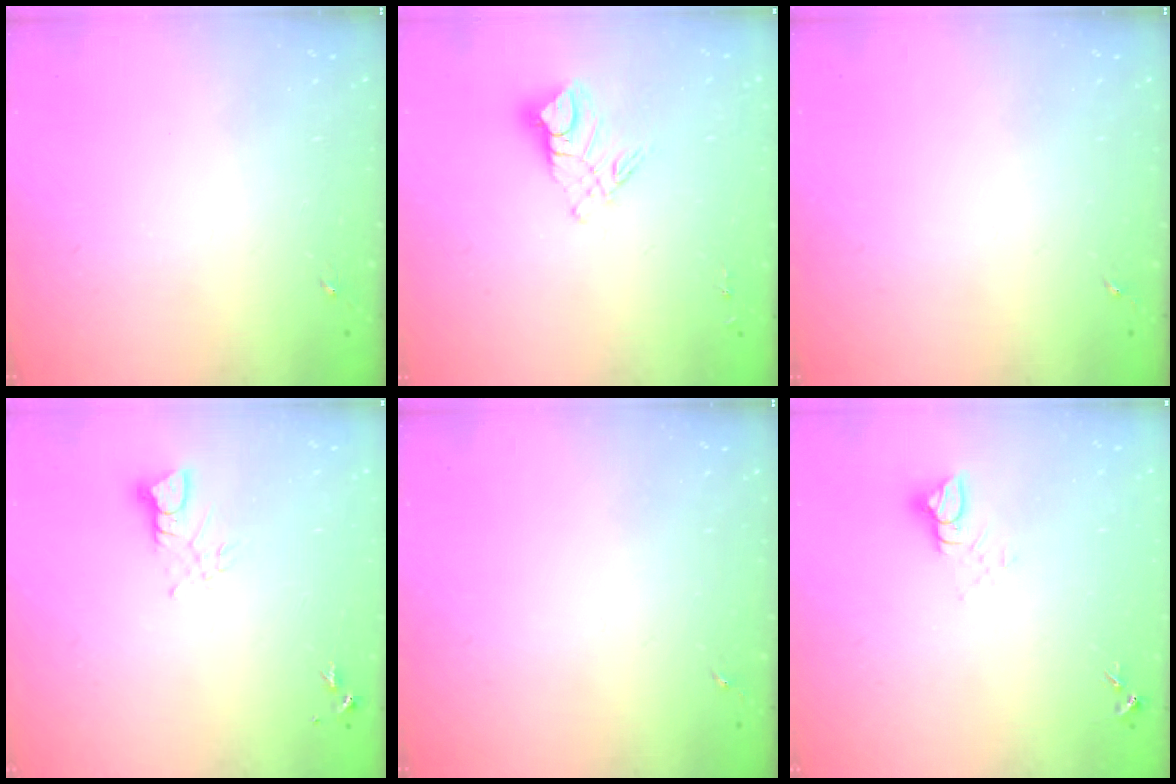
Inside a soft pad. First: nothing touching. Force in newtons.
{"total": 9.7, "press": 9.6, "slide": 0.8}
{"total": 0.0}
{"total": 3.5, "press": 3.5, "slide": 0.2}
{"total": 0.0}
{"total": 5.0, "press": 5.0, "slide": 0.4}